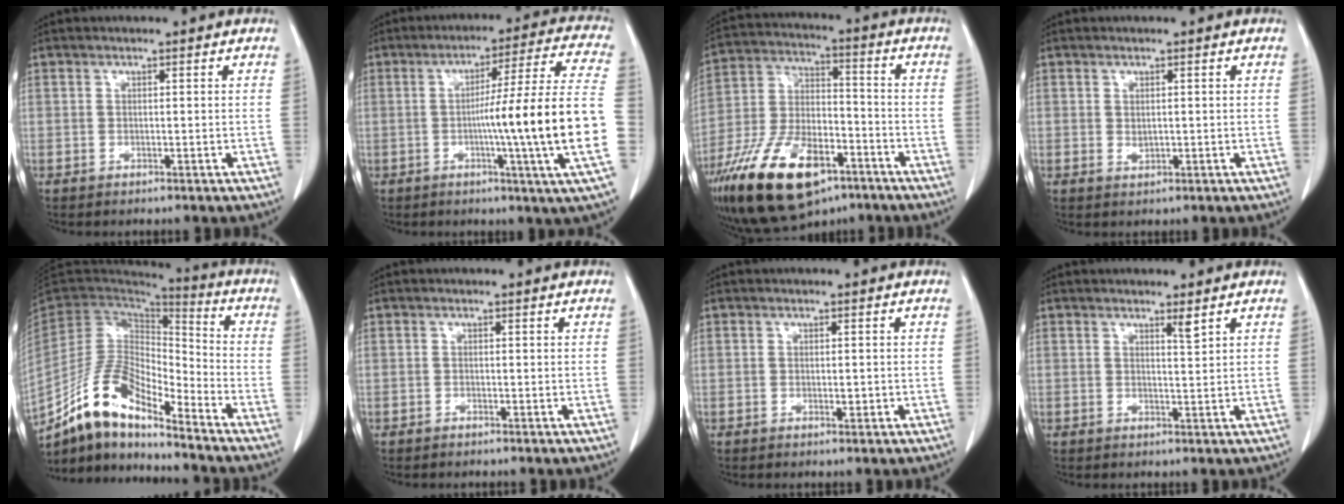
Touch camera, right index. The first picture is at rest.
{"total": 19.1, "force": [-3.0, -3.0, 18.6], "torque": [-0.245, -0.001, -0.057]}
{"total": 20.0, "force": [-11.7, 8.9, 13.6], "torque": [-0.294, -0.009, -0.206]}
{"total": 1.1, "force": [0.2, 0.7, 0.8], "torque": [-0.013, -0.004, 0.007]}
{"total": 12.7, "force": [-10.6, 3.4, 6.1], "torque": [-0.117, 0.028, -0.200]}
{"total": 0.0}
{"total": 1.0, "force": [-0.1, 0.4, 0.9], "torque": [-0.012, -0.001, -0.001]}
{"total": 1.5, "force": [1.2, -0.2, 1.0], "torque": [-0.018, -0.009, 0.019]}